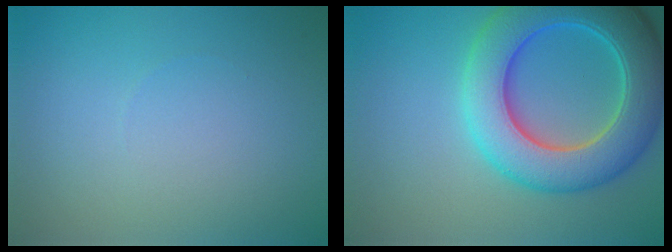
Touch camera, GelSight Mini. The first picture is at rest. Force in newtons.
{"total": 9.5, "press": 9.5, "slide": 0.2}